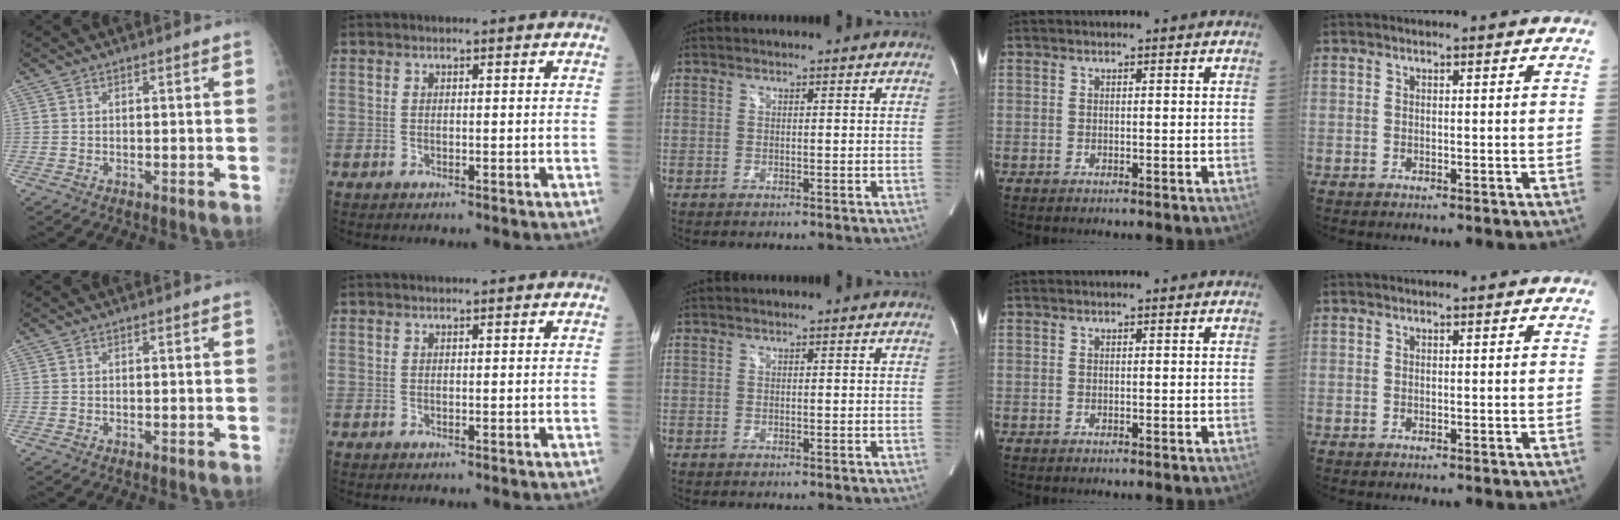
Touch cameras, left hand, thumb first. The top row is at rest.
{}